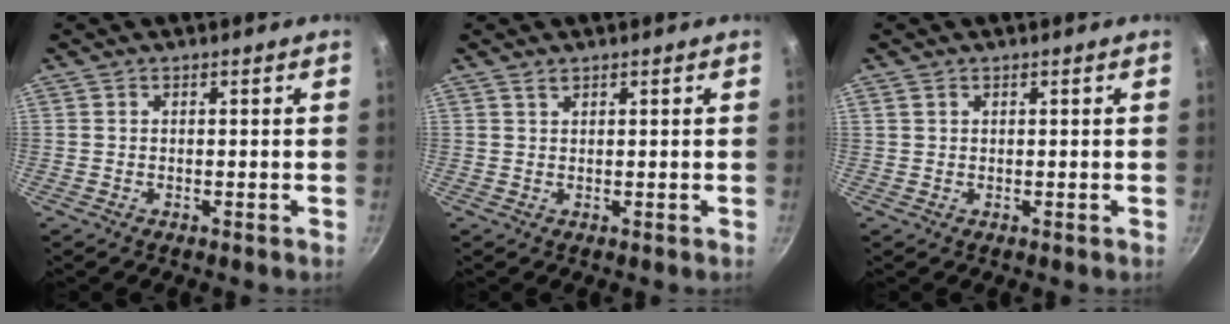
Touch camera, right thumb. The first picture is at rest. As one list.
[{"total": 1.0, "force": [0.8, 0.1, 0.6], "torque": [-0.013, -0.005, 0.019]}, {"total": 0.8, "force": [0.5, 0.6, 0.3], "torque": [-0.005, 0.002, 0.008]}]